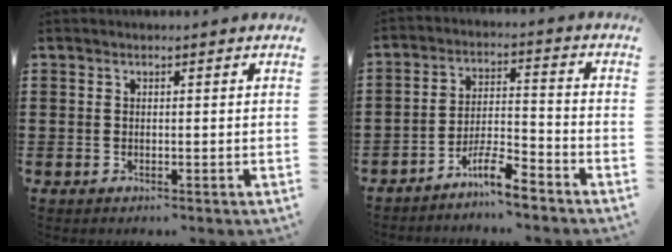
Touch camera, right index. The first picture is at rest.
{"total": 6.5, "force": [-5.7, 0.7, 3.2], "torque": [-0.069, 0.000, -0.109]}